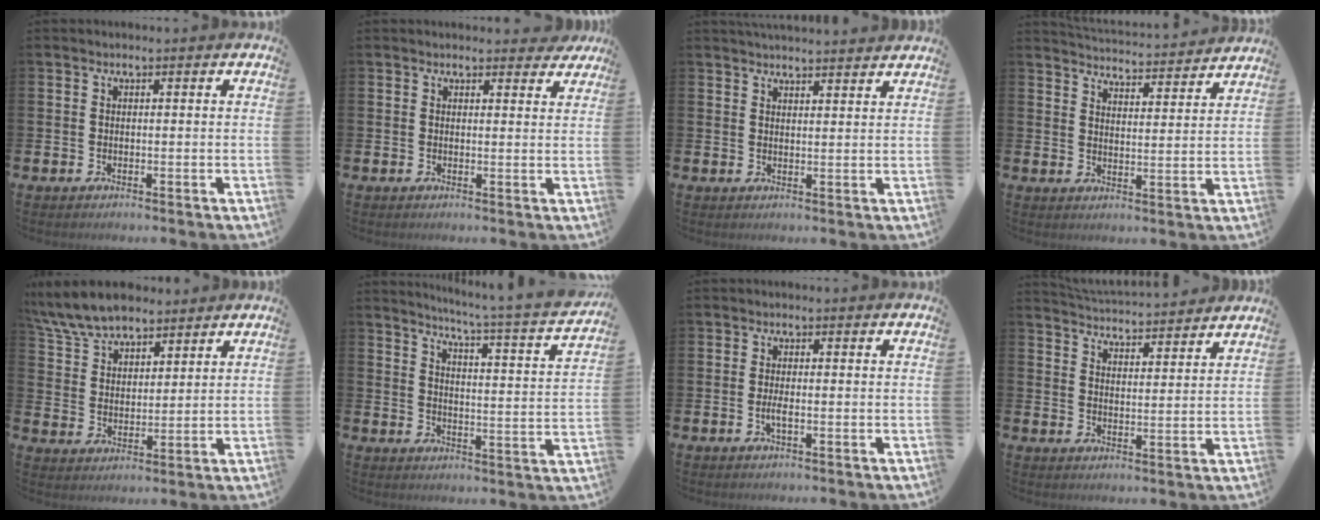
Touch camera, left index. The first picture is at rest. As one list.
[{"total": 1.9, "force": [1.8, 0.6, 0.1], "torque": [0.012, -0.009, 0.029]}, {"total": 3.0, "force": [3.0, 0.0, 0.1], "torque": [-0.007, -0.014, 0.054]}, {"total": 4.3, "force": [4.3, 0.1, 0.0], "torque": [-0.014, -0.040, 0.073]}, {"total": 8.4, "force": [7.6, 2.8, 2.4], "torque": [-0.084, -0.019, 0.145]}, {"total": 4.6, "force": [3.9, -0.7, 2.2], "torque": [-0.055, -0.043, 0.056]}, {"total": 1.5, "force": [-0.4, 0.4, 1.4], "torque": [-0.034, 0.004, -0.006]}, {"total": 4.7, "force": [4.7, 0.0, -0.1], "torque": [-0.014, -0.041, 0.080]}]